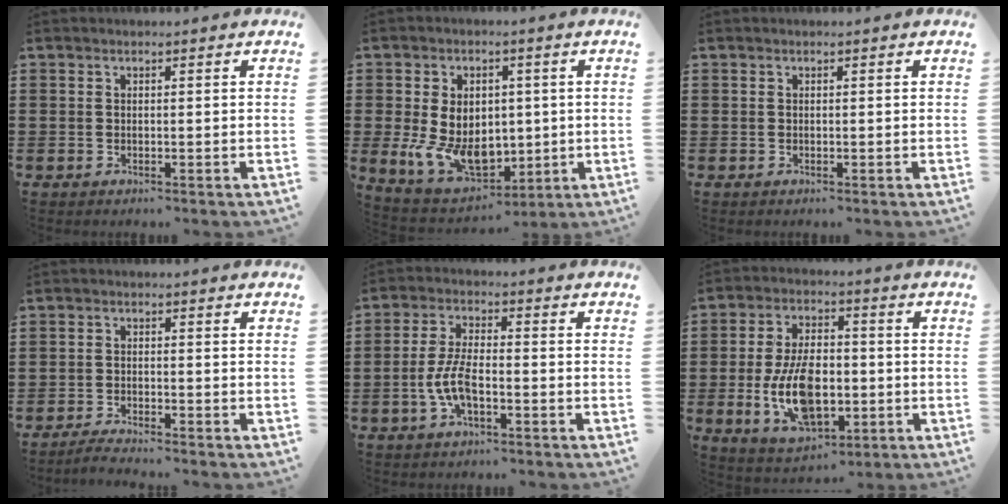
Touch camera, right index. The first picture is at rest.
{"total": 9.9, "force": [-0.6, 7.2, 6.8], "torque": [-0.145, 0.003, -0.009]}
{"total": 0.0}
{"total": 1.7, "force": [-1.6, -0.2, 0.2], "torque": [-0.008, -0.001, -0.032]}
{"total": 6.5, "force": [-1.9, 2.6, 5.7], "torque": [-0.131, -0.003, -0.043]}
{"total": 12.0, "force": [-2.3, 6.6, 9.7], "torque": [-0.191, -0.005, -0.042]}